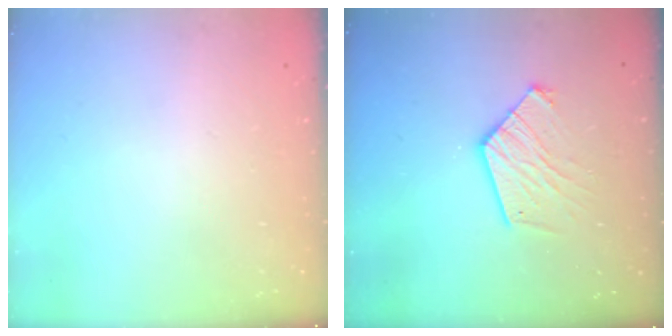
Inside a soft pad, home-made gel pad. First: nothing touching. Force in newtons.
{"total": 12.7, "press": 12.7, "slide": 1.2}